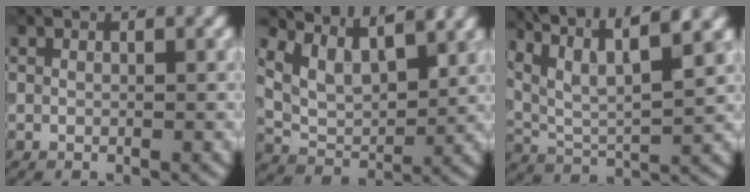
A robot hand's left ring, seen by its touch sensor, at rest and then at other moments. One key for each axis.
{"total": 5.0, "fx": 3.2, "fy": 2.1, "fz": 3.2, "tx": -0.077, "ty": -0.001, "tz": 0.057}
{"total": 10.2, "fx": 6.8, "fy": 2.8, "fz": 7.1, "tx": -0.146, "ty": 0.029, "tz": 0.088}